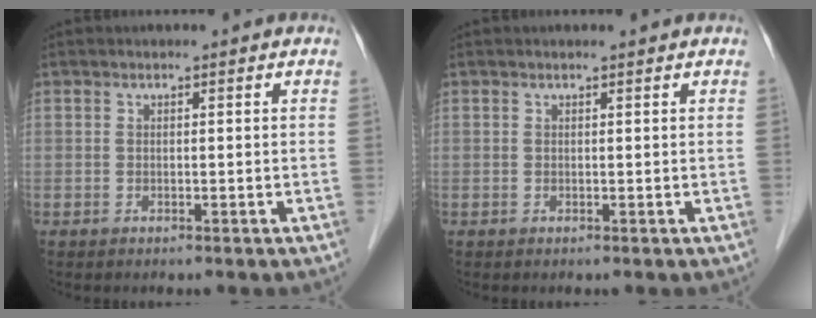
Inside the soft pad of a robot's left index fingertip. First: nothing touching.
{"total": 0.6, "force": [0.5, 0.0, 0.2], "torque": [-0.008, 0.001, 0.008]}